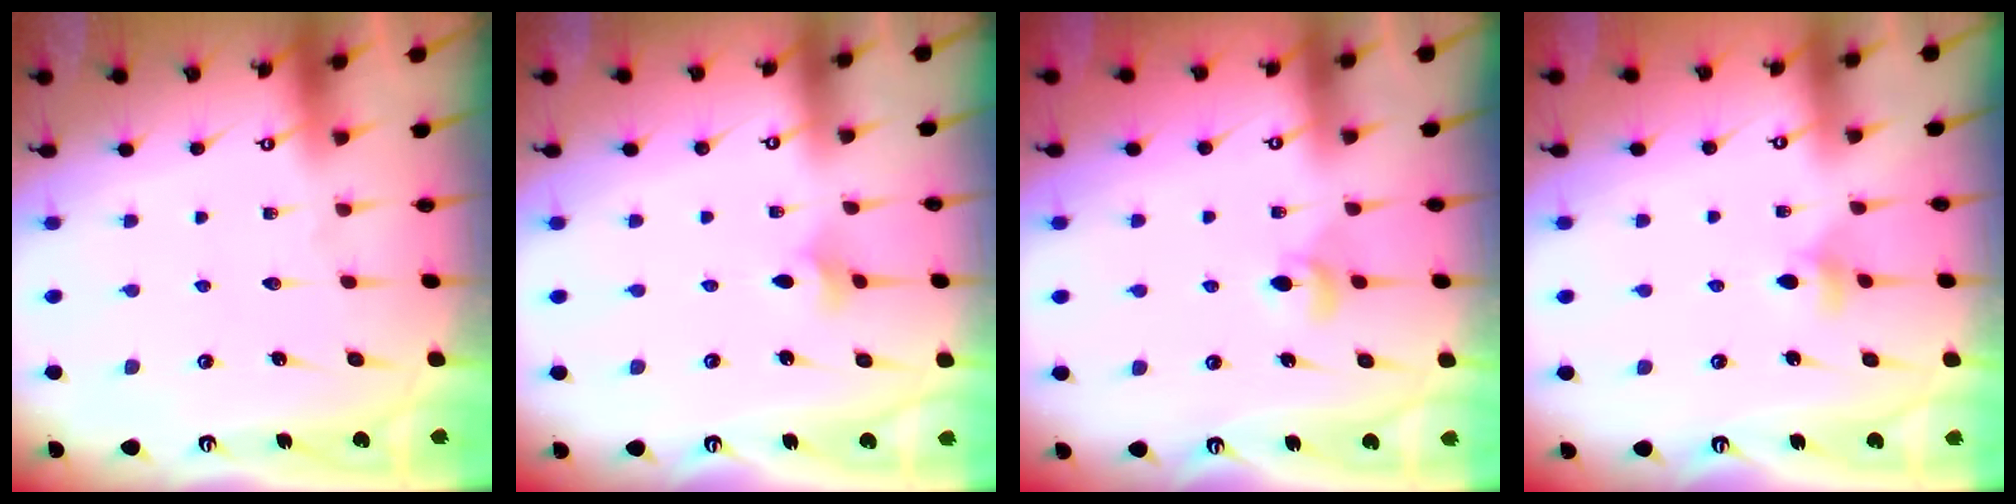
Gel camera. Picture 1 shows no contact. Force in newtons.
{"total": 2.7, "press": 2.6, "slide": 0.7}
{"total": 4.9, "press": 4.9, "slide": 0.6}
{"total": 3.9, "press": 3.8, "slide": 0.7}